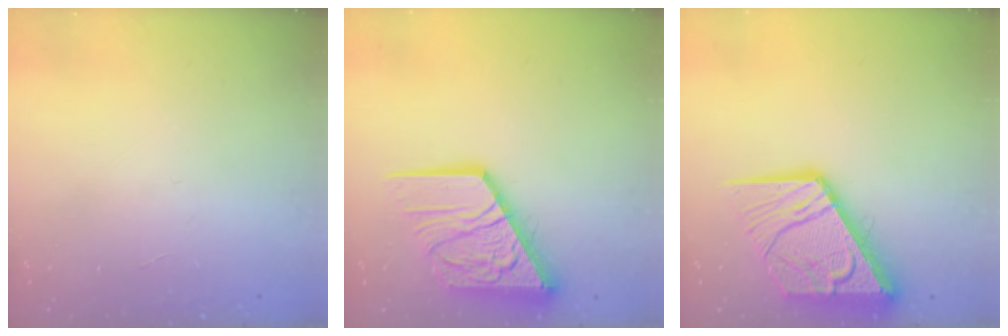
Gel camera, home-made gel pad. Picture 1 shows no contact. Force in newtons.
{"total": 16.6, "press": 16.6, "slide": 1.2}
{"total": 15.4, "press": 15.3, "slide": 1.7}